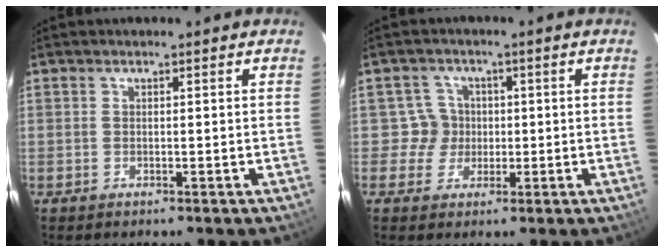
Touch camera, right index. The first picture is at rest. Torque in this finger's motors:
{"motor_torque": [0.15, 0.05, -0.04, -0.03]}